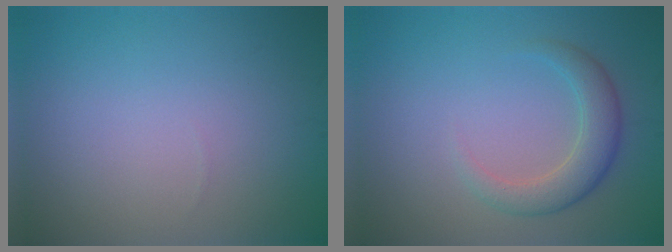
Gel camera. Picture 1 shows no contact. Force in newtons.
{"total": 3.4, "press": 3.4, "slide": 0.2}